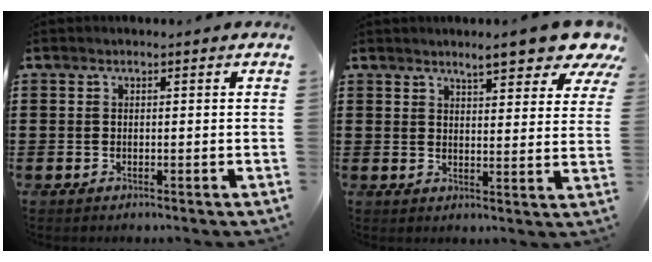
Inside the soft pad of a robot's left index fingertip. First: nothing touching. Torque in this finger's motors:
{"motor_torque": [2.14, 0.00, 0.70, 0.12]}